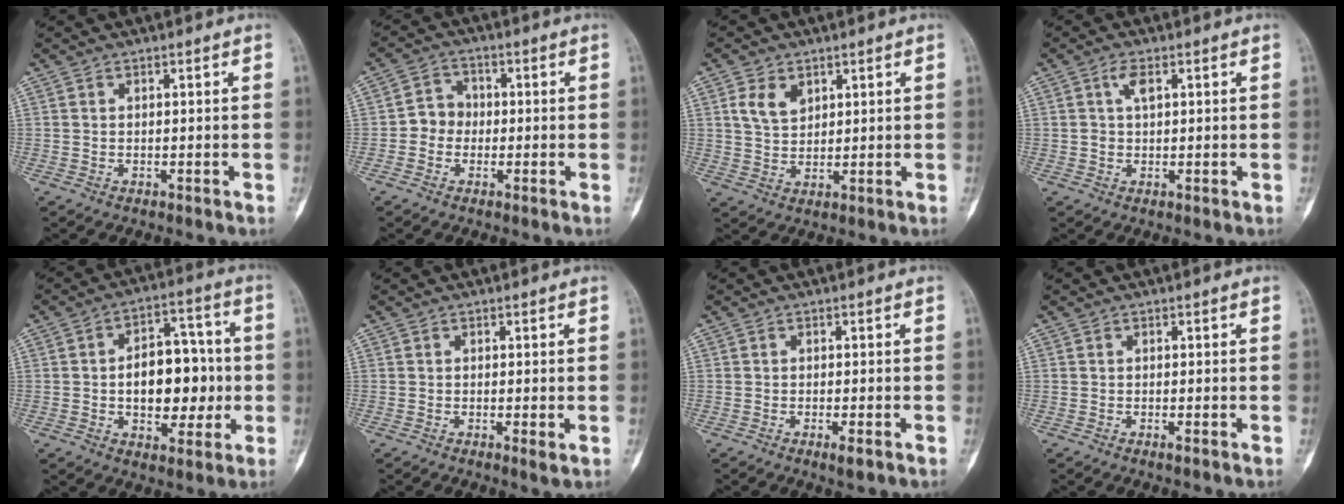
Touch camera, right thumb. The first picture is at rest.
{"total": 4.6, "force": [-0.9, 4.2, 1.7], "torque": [-0.004, 0.016, -0.028]}
{"total": 5.7, "force": [2.5, 4.0, 3.2], "torque": [-0.042, -0.012, 0.051]}
{"total": 2.7, "force": [1.1, 1.4, 2.0], "torque": [-0.031, 0.003, 0.021]}
{"total": 14.7, "force": [-1.0, 9.2, 11.4], "torque": [-0.126, 0.029, -0.008]}
{"total": 1.6, "force": [-0.3, 0.3, 1.5], "torque": [-0.027, -0.006, -0.007]}
{"total": 2.1, "force": [-1.0, 0.5, 1.8], "torque": [-0.027, -0.002, -0.015]}
{"total": 0.7, "force": [-0.3, 0.2, 0.6], "torque": [-0.010, -0.001, -0.006]}